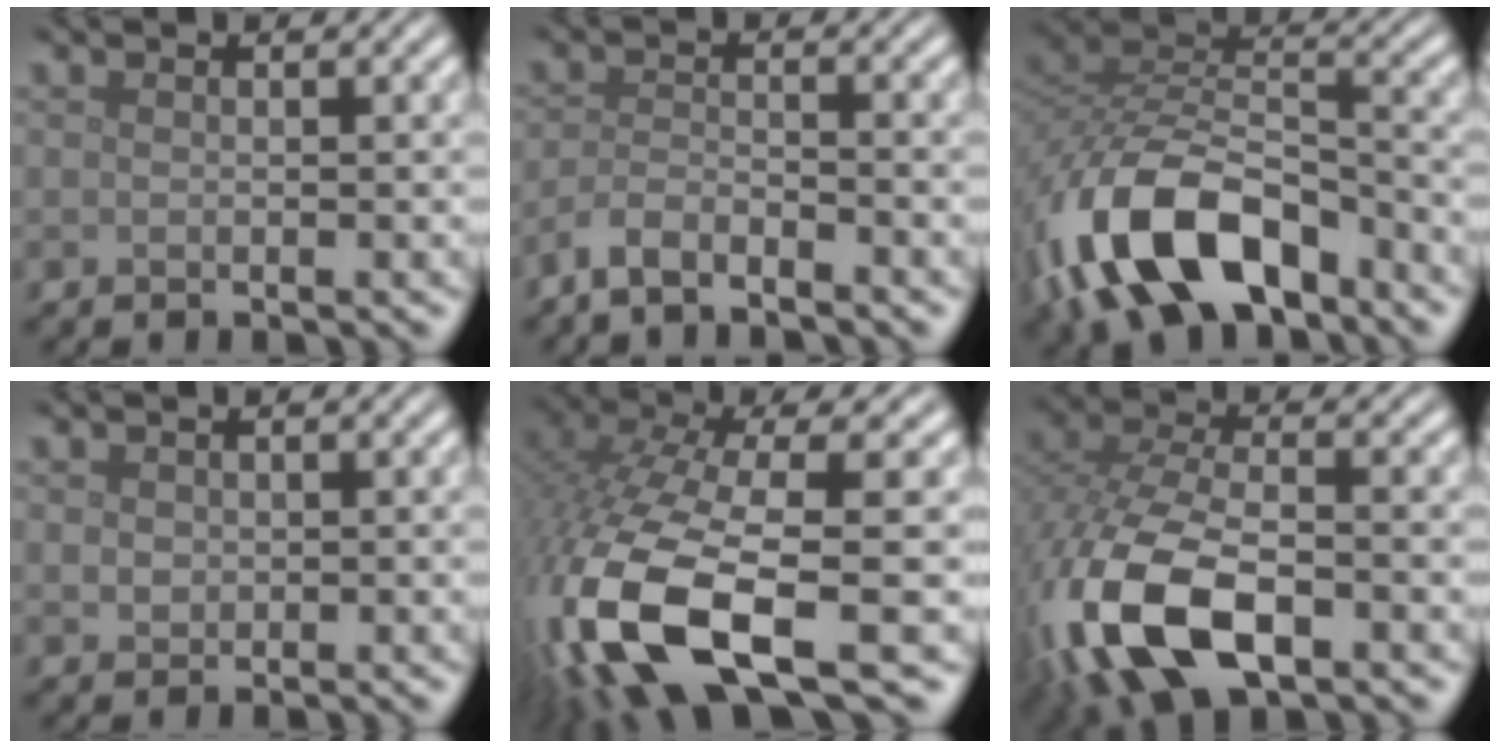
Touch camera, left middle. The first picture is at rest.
{"total": 2.5, "force": [-2.1, 0.5, 1.3], "torque": [-0.025, 0.001, -0.049]}
{"total": 11.6, "force": [-6.1, 6.2, 7.7], "torque": [-0.166, -0.006, -0.117]}
{"total": 1.0, "force": [0.2, 0.9, 0.4], "torque": [-0.005, -0.003, 0.006]}
{"total": 14.2, "force": [-5.6, 5.1, 12.0], "torque": [-0.280, -0.026, -0.093]}
{"total": 12.6, "force": [-4.9, 6.7, 9.5], "torque": [-0.232, -0.032, -0.087]}